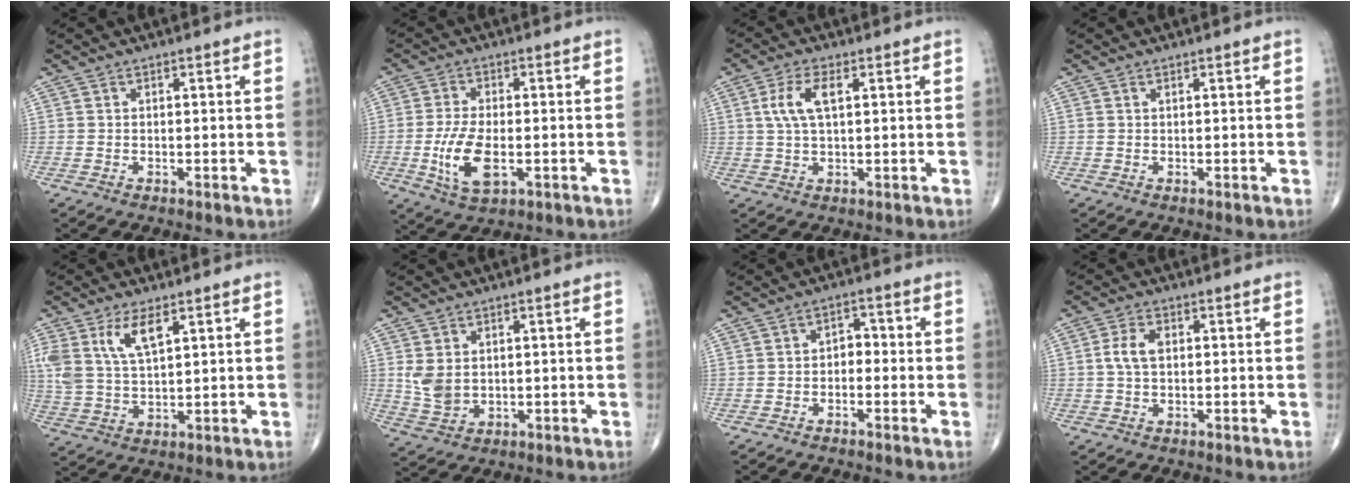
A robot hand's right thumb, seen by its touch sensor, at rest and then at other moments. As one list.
[{"total": 9.1, "force": [-2.0, 4.3, 7.8], "torque": [-0.155, -0.003, -0.033]}, {"total": 6.0, "force": [1.6, 2.5, 5.2], "torque": [-0.115, 0.006, 0.034]}, {"total": 0.0}, {"total": 8.9, "force": [4.3, 3.8, 6.8], "torque": [-0.137, -0.011, 0.092]}, {"total": 5.2, "force": [1.0, 3.8, 3.4], "torque": [-0.057, -0.010, 0.033]}, {"total": 2.8, "force": [-0.7, 2.0, 1.9], "torque": [-0.010, 0.019, -0.021]}, {"total": 4.1, "force": [0.5, 2.4, 3.3], "torque": [-0.075, 0.008, 0.007]}]